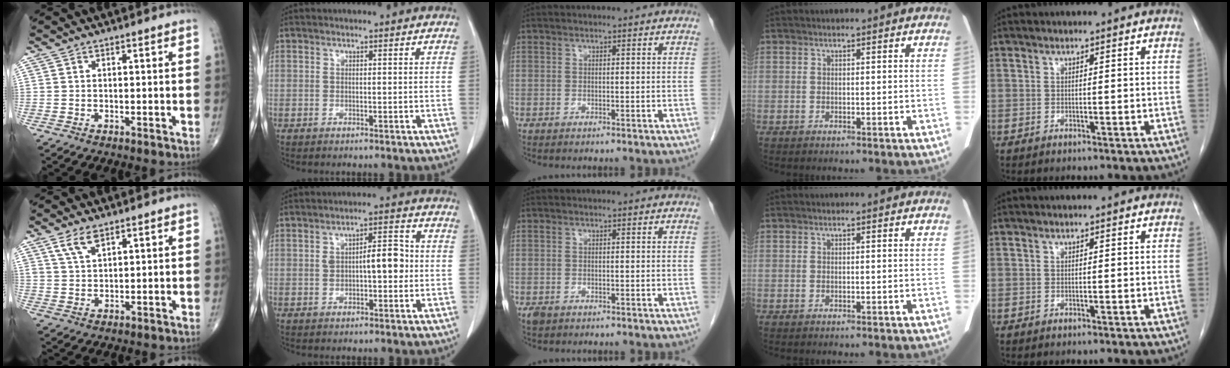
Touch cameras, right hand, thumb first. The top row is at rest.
{"thumb": {"total": 4.5, "force": [2.9, 2.0, 2.9], "torque": [-0.053, -0.009, 0.060]}, "index": {"total": 6.2, "force": [-0.1, 2.3, 5.7], "torque": [-0.097, 0.020, 0.000]}, "middle": {"total": 1.2, "force": [-0.7, 0.7, 0.6], "torque": [-0.017, -0.001, -0.008]}}